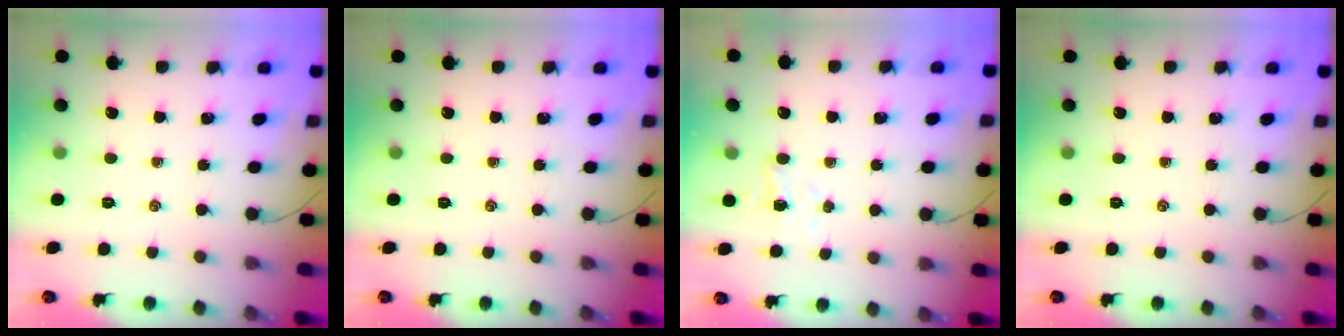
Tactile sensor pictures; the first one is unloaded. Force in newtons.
{"total": 0.0}
{"total": 2.7, "press": 2.6, "slide": 0.7}
{"total": 0.0}